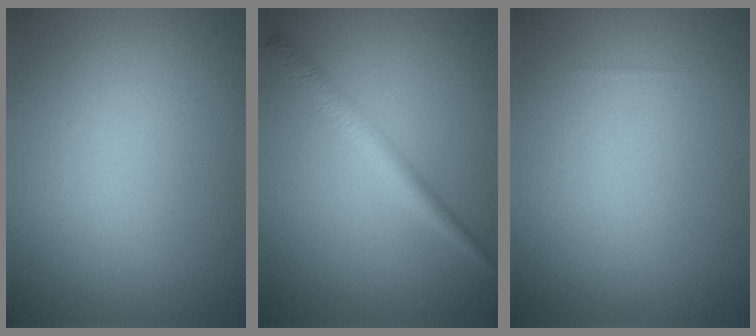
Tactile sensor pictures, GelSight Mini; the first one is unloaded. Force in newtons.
{"total": 2.4, "press": 2.4, "slide": 0.1}
{"total": 0.0}